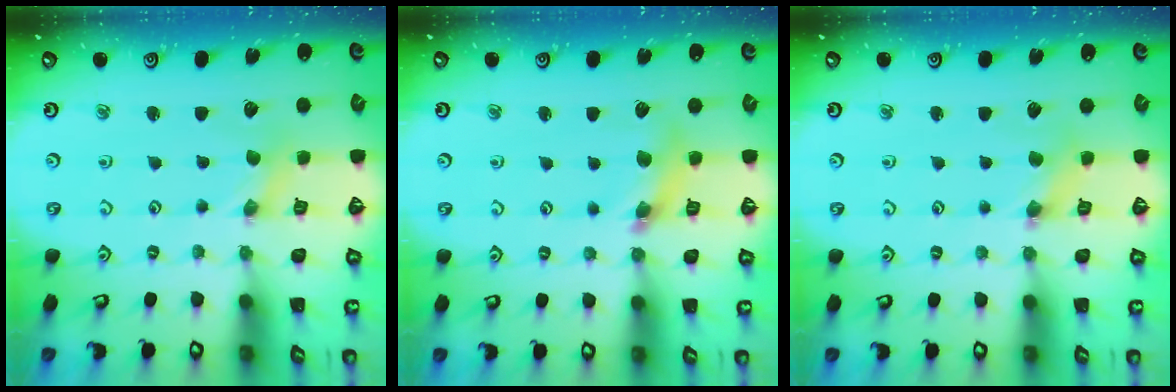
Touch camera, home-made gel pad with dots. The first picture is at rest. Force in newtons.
{"total": 8.2, "press": 8.1, "slide": 0.8}
{"total": 1.9, "press": 1.9, "slide": 0.2}